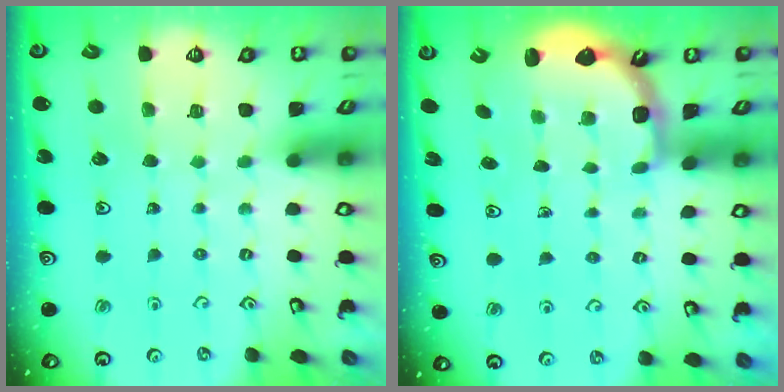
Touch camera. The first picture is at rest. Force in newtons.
{"total": 2.5, "press": 2.1, "slide": 1.3}